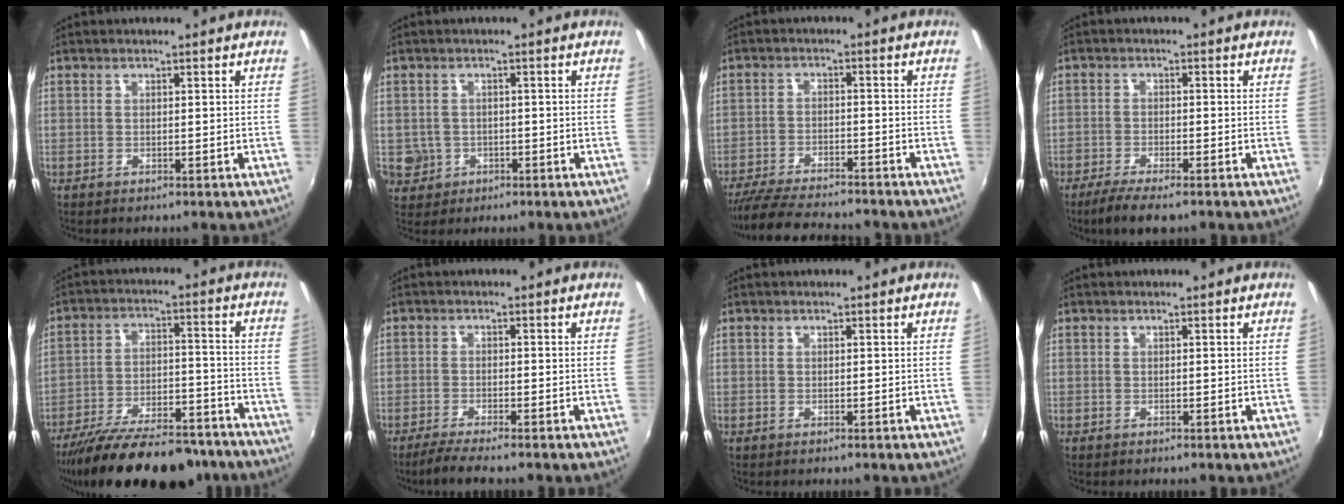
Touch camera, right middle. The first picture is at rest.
{"total": 5.2, "force": [-1.0, 4.9, 1.3], "torque": [-0.038, 0.000, -0.006]}
{"total": 14.7, "force": [-13.0, 2.8, 6.4], "torque": [-0.141, -0.025, -0.208]}
{"total": 6.1, "force": [-4.7, 1.4, 3.6], "torque": [-0.095, -0.016, -0.087]}
{"total": 24.3, "force": [-20.1, 7.4, 11.5], "torque": [-0.208, -0.021, -0.285]}
{"total": 4.3, "force": [-3.6, -0.2, 2.3], "torque": [-0.064, -0.012, -0.067]}
{"total": 0.0}
{"total": 0.0}